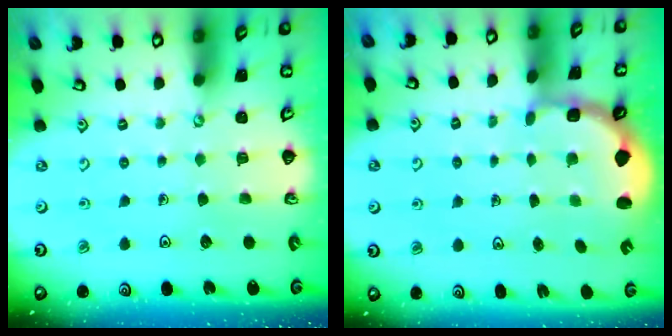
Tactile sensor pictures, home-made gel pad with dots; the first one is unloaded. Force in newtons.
{"total": 2.9, "press": 1.9, "slide": 2.2}